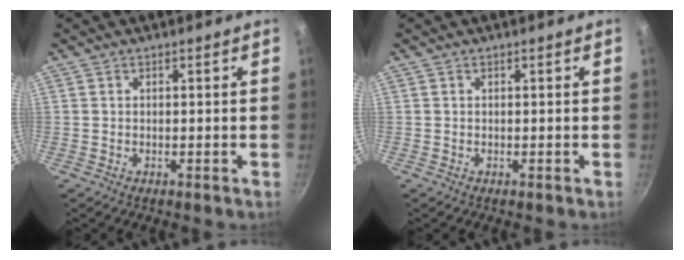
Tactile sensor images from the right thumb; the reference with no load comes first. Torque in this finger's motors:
{"motor_torque": [0.00, 0.00, -0.11, -0.10, 0.02]}